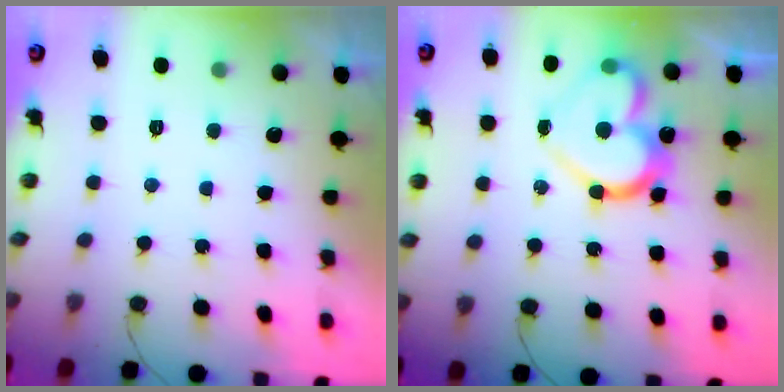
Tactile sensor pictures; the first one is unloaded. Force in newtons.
{"total": 16.8, "press": 16.8, "slide": 1.4}